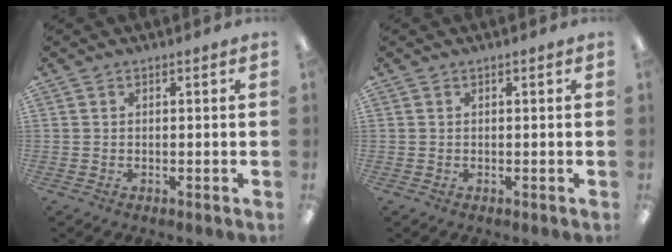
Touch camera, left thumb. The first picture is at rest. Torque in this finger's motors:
{"motor_torque": [0.00, 0.00, -0.04, 0.02, 0.00]}